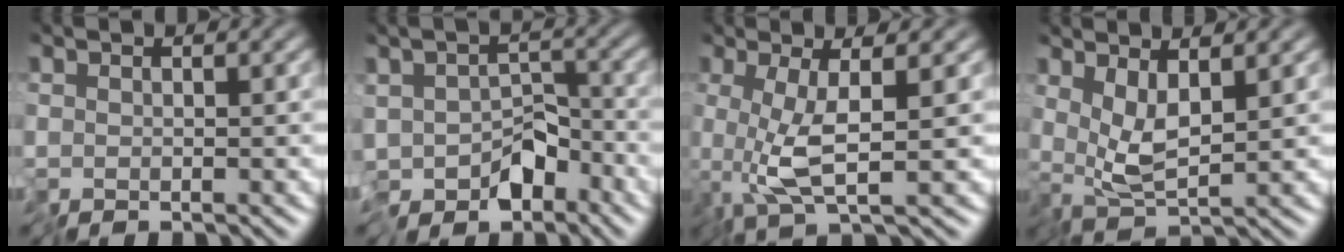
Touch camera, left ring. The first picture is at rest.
{"total": 6.0, "force": [-3.7, 3.1, 3.5], "torque": [-0.051, -0.003, -0.070]}
{"total": 3.9, "force": [-0.4, 0.2, 3.8], "torque": [-0.084, -0.005, -0.008]}
{"total": 2.9, "force": [0.8, 0.5, 2.7], "torque": [-0.061, -0.005, 0.019]}